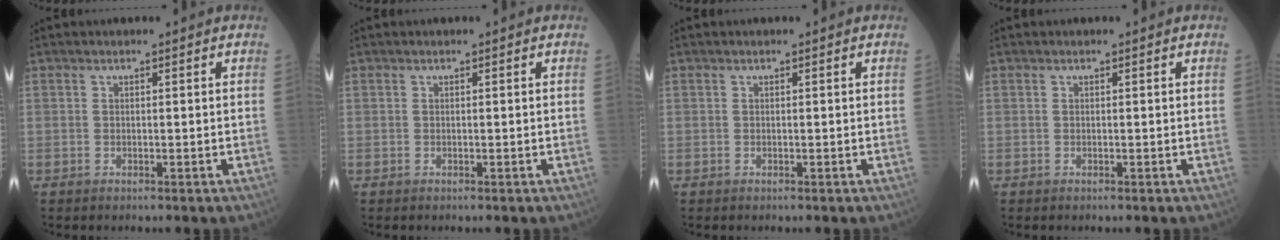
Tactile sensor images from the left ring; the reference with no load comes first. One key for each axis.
{"total": 0.0}
{"total": 0.0}
{"total": 0.0}